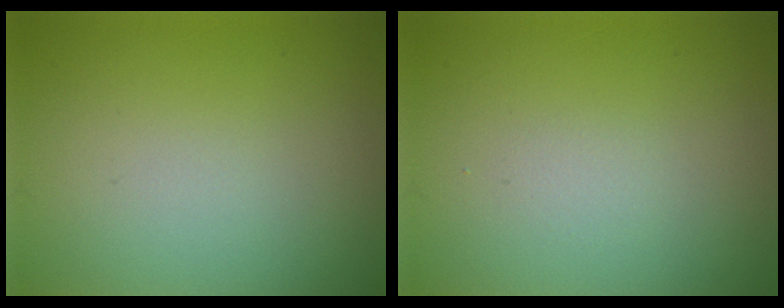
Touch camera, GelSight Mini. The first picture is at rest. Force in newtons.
{"total": 0.6, "press": 0.6, "slide": 0.1}